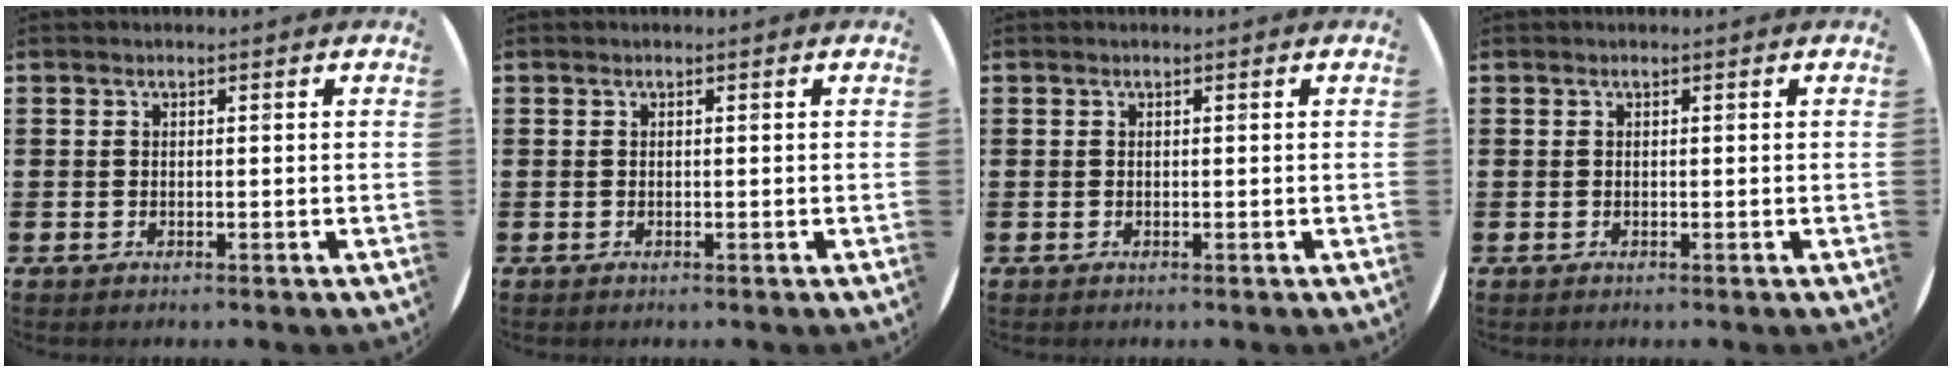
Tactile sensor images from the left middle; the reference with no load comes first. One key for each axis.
{"total": 0.0}
{"total": 0.0}
{"total": 0.0}